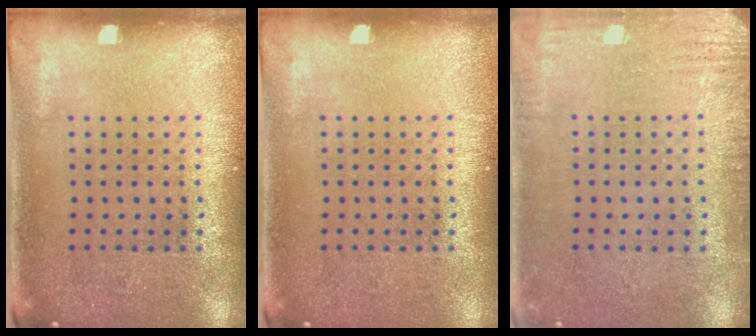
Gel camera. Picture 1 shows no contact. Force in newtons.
{"total": 0.0}
{"total": 2.5, "press": 2.5, "slide": 0.4}